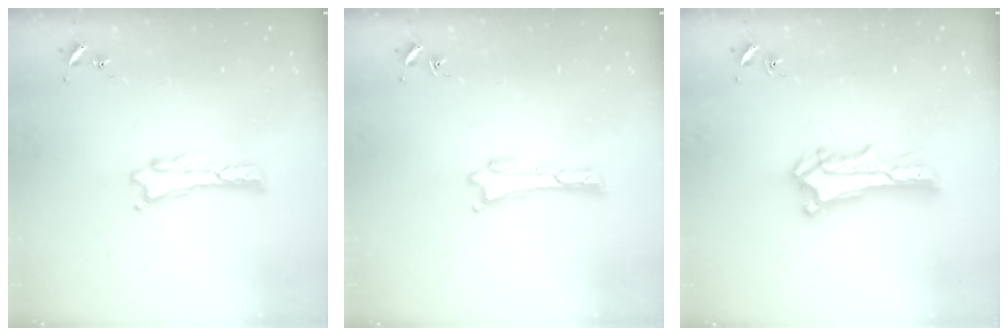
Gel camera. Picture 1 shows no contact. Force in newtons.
{"total": 0.0}
{"total": 6.6, "press": 6.6, "slide": 0.6}